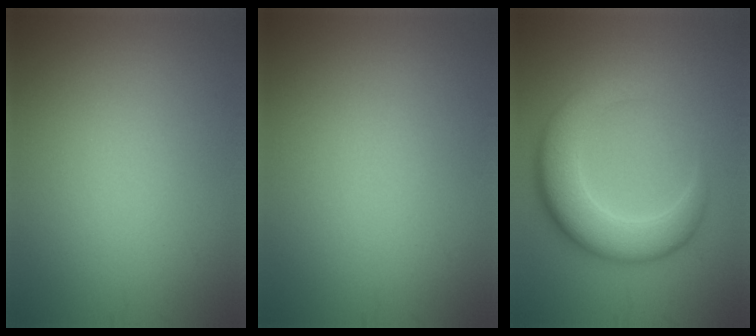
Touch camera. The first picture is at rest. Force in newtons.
{"total": 0.0}
{"total": 6.8, "press": 6.8, "slide": 0.6}